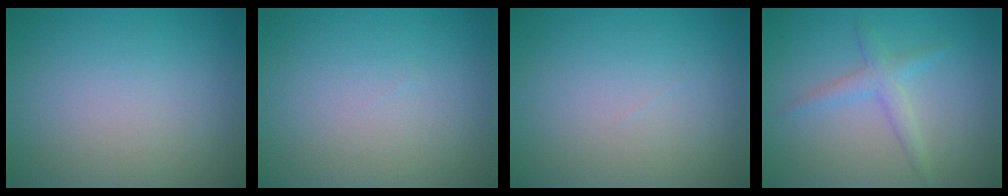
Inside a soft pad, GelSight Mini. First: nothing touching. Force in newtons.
{"total": 0.0}
{"total": 0.0}
{"total": 2.1, "press": 2.1, "slide": 0.3}